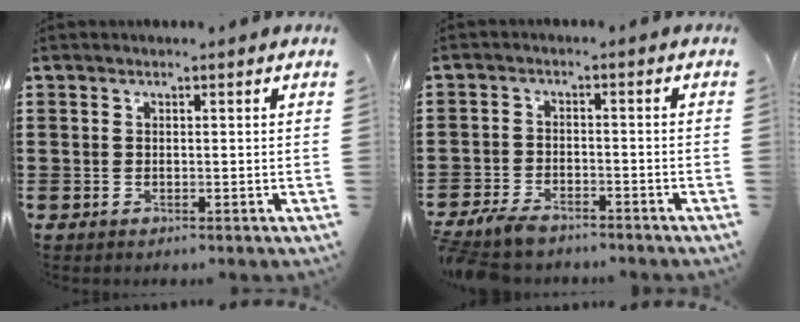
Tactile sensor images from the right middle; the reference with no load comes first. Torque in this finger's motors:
{"motor_torque": [0.33, 0.03, 0.68, 0.18]}